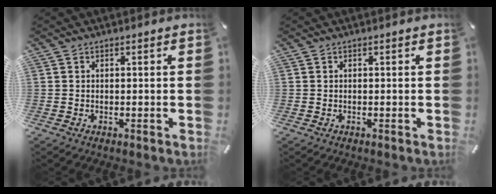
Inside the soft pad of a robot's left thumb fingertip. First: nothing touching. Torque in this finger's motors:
{"motor_torque": [0.00, 0.00, 0.00, 0.00, 0.00]}